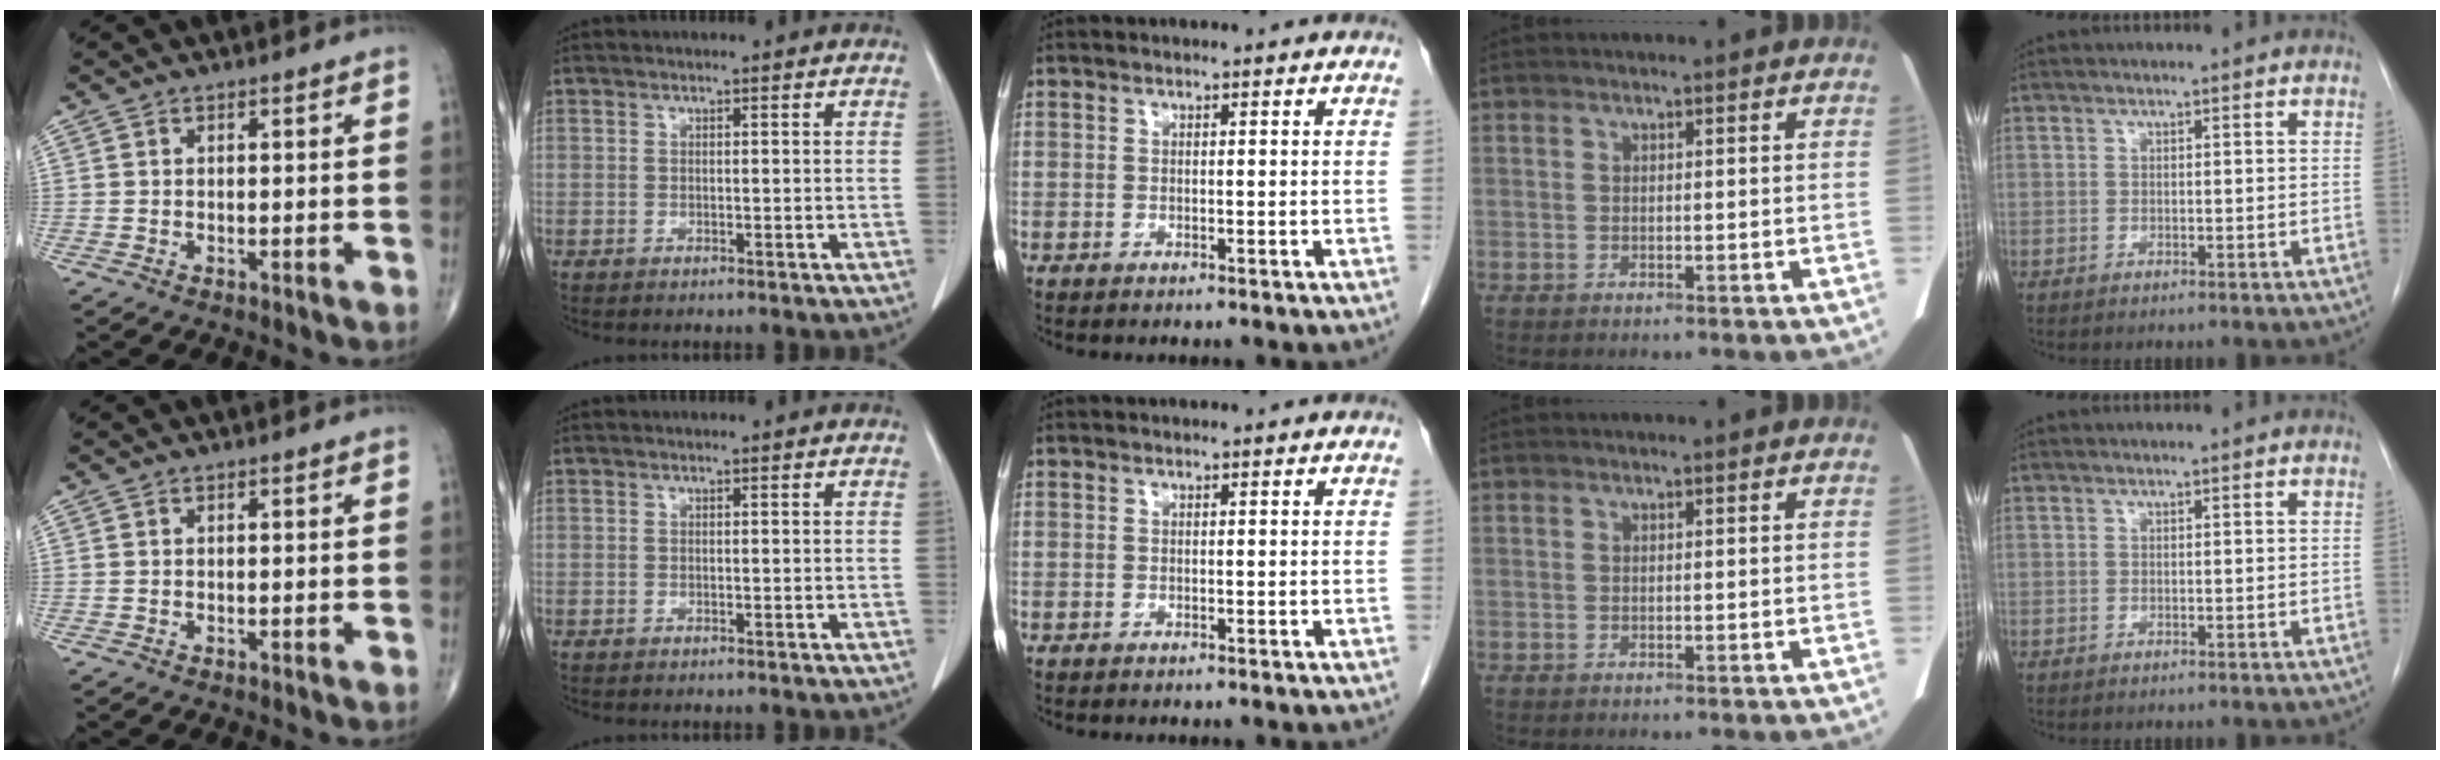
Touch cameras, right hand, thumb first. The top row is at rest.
{}